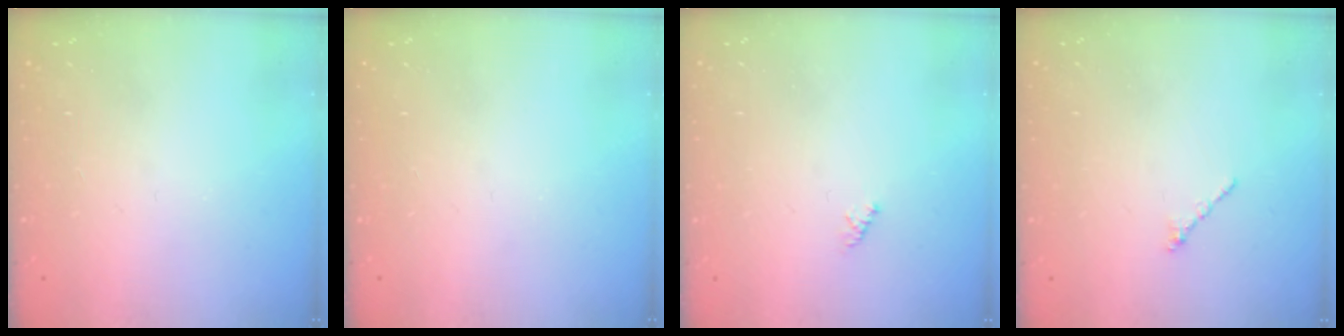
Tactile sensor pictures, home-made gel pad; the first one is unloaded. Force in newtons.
{"total": 0.0}
{"total": 1.5, "press": 1.4, "slide": 0.4}
{"total": 1.2, "press": 1.1, "slide": 0.5}